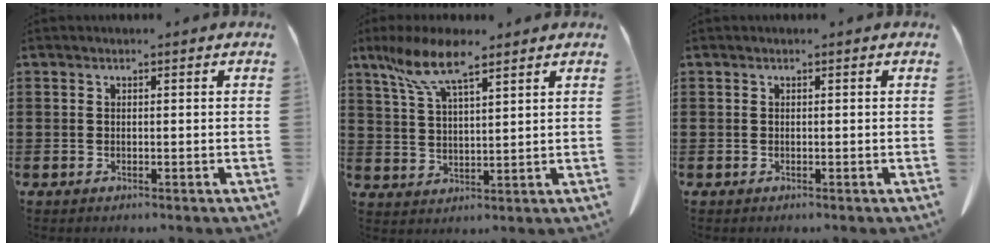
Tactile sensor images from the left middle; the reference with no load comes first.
{"total": 8.5, "force": [5.9, 2.2, 5.7], "torque": [-0.134, -0.011, 0.105]}
{"total": 0.0}